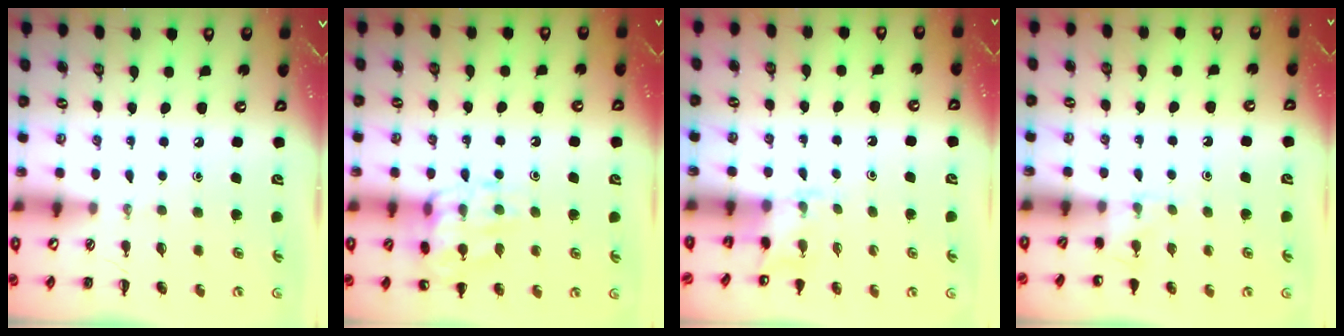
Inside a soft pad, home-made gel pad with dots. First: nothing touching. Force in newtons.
{"total": 15.2, "press": 15.1, "slide": 1.9}
{"total": 2.5, "press": 2.4, "slide": 0.9}
{"total": 4.0, "press": 3.7, "slide": 1.3}